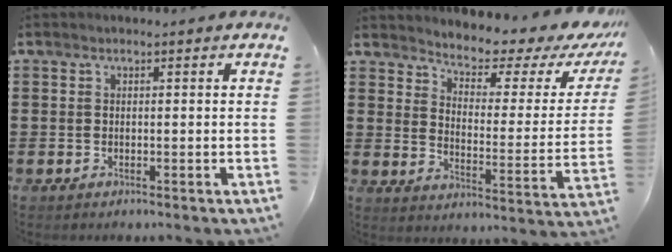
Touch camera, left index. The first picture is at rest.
{"total": 3.4, "force": [3.1, 0.8, 1.3], "torque": [-0.040, -0.032, 0.040]}